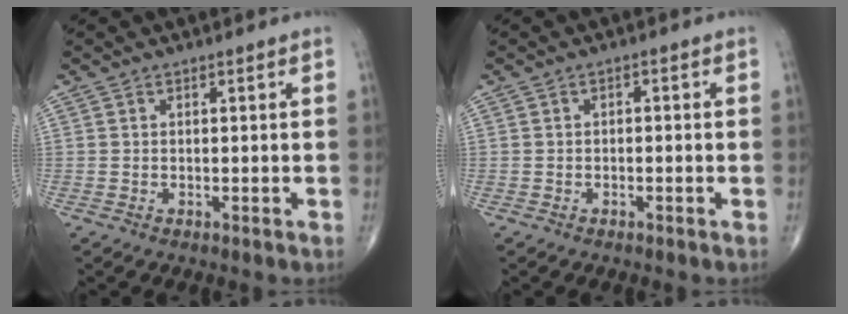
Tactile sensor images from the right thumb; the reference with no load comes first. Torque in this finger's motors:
{"motor_torque": [-0.10, 0.18, 0.08, 0.15, -0.02]}